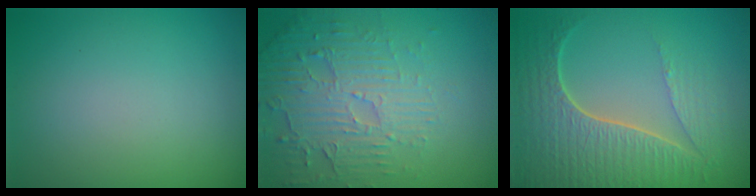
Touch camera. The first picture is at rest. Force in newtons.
{"total": 5.8, "press": 3.7, "slide": 4.5}
{"total": 7.5, "press": 5.6, "slide": 5.0}